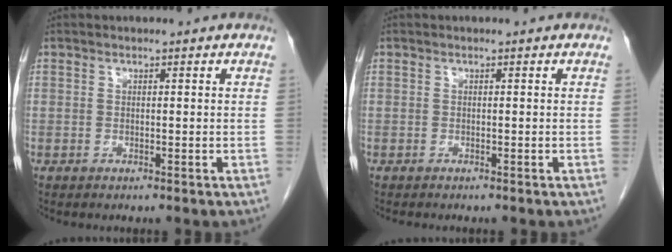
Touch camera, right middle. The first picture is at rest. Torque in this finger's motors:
{"motor_torque": [-0.01, 0.02, -0.01, 0.00]}